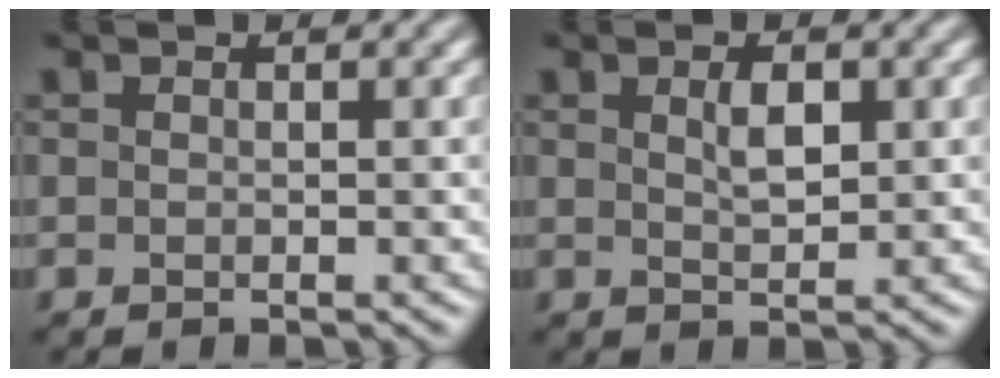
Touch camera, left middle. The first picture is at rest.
{"total": 2.2, "force": [0.7, 0.9, 1.8], "torque": [-0.037, 0.001, 0.015]}